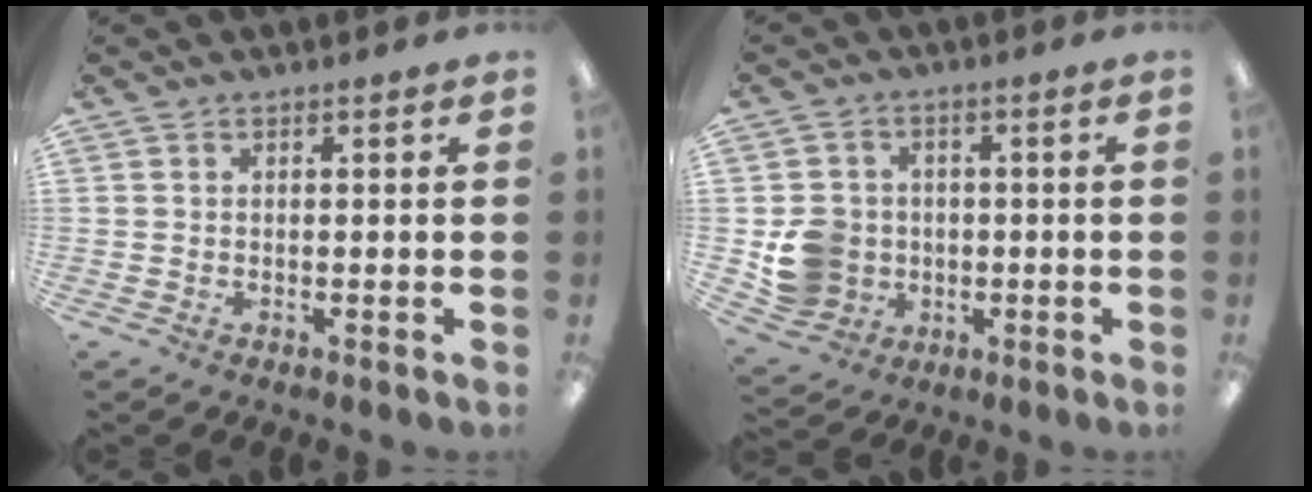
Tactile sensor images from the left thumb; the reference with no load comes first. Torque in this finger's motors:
{"motor_torque": [-0.06, 0.13, -0.03, 0.01, 0.01]}